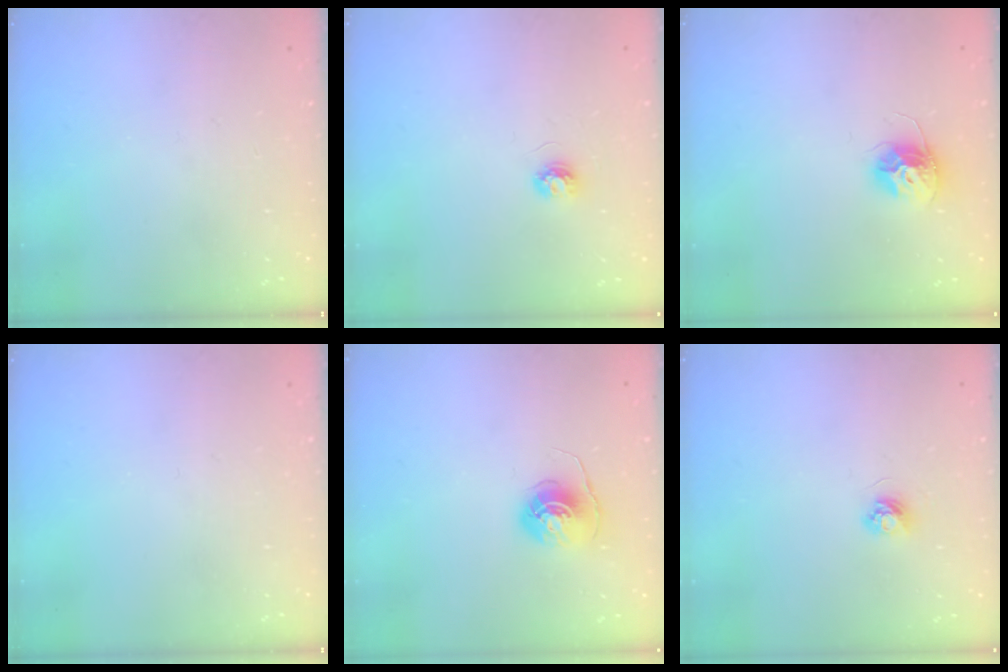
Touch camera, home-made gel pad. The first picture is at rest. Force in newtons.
{"total": 3.7, "press": 3.7, "slide": 0.3}
{"total": 10.7, "press": 10.7, "slide": 0.7}
{"total": 0.0}
{"total": 6.0, "press": 6.0, "slide": 0.4}
{"total": 3.6, "press": 3.6, "slide": 0.4}